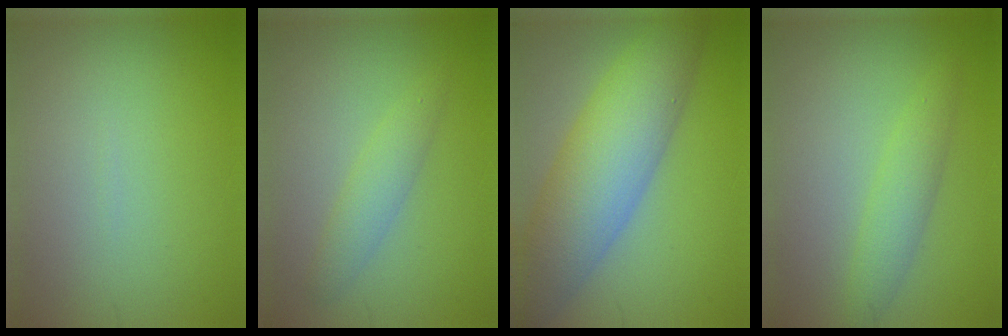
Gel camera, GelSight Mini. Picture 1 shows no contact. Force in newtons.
{"total": 2.1, "press": 2.1, "slide": 0.2}
{"total": 8.1, "press": 8.1, "slide": 0.5}
{"total": 2.5, "press": 2.5, "slide": 0.1}